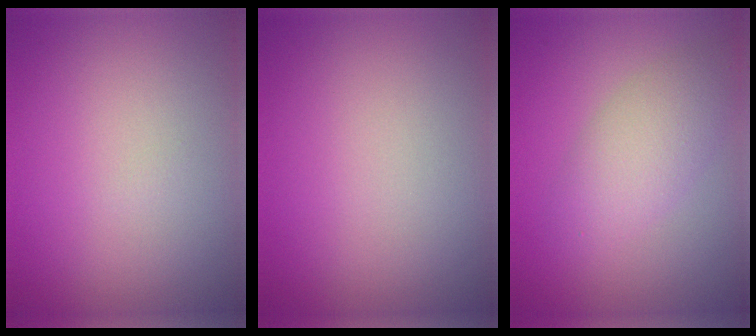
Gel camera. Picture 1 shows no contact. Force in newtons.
{"total": 0.0}
{"total": 3.6, "press": 3.6, "slide": 0.3}